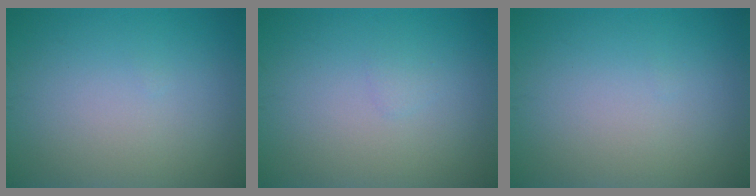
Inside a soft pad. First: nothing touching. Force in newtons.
{"total": 0.6, "press": 0.5, "slide": 0.1}
{"total": 0.0}